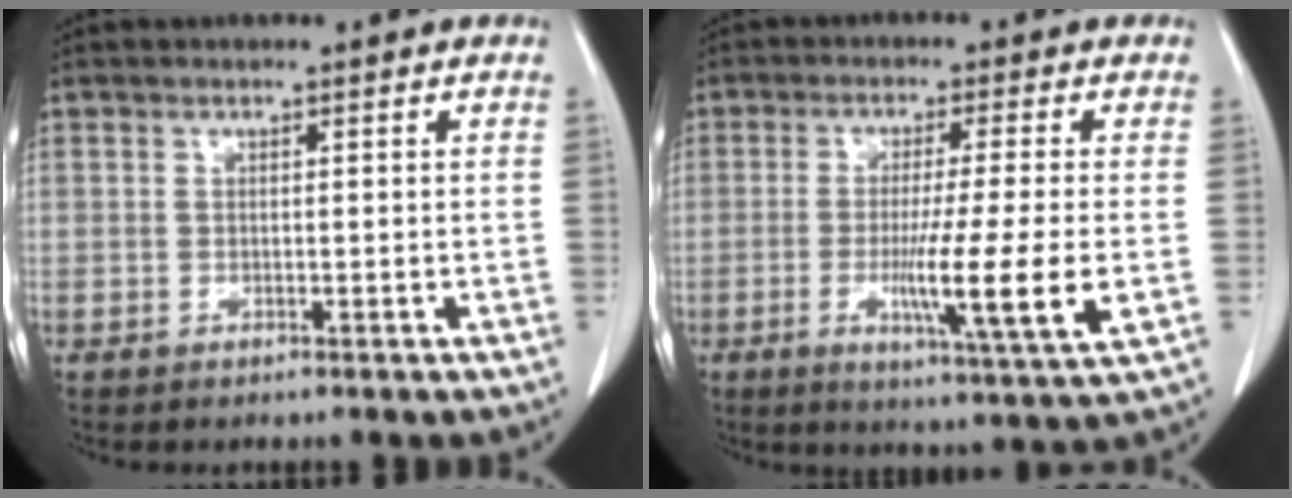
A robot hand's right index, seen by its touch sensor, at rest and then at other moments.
{"total": 11.5, "force": [-2.2, -1.0, 11.2], "torque": [-0.190, -0.036, -0.043]}